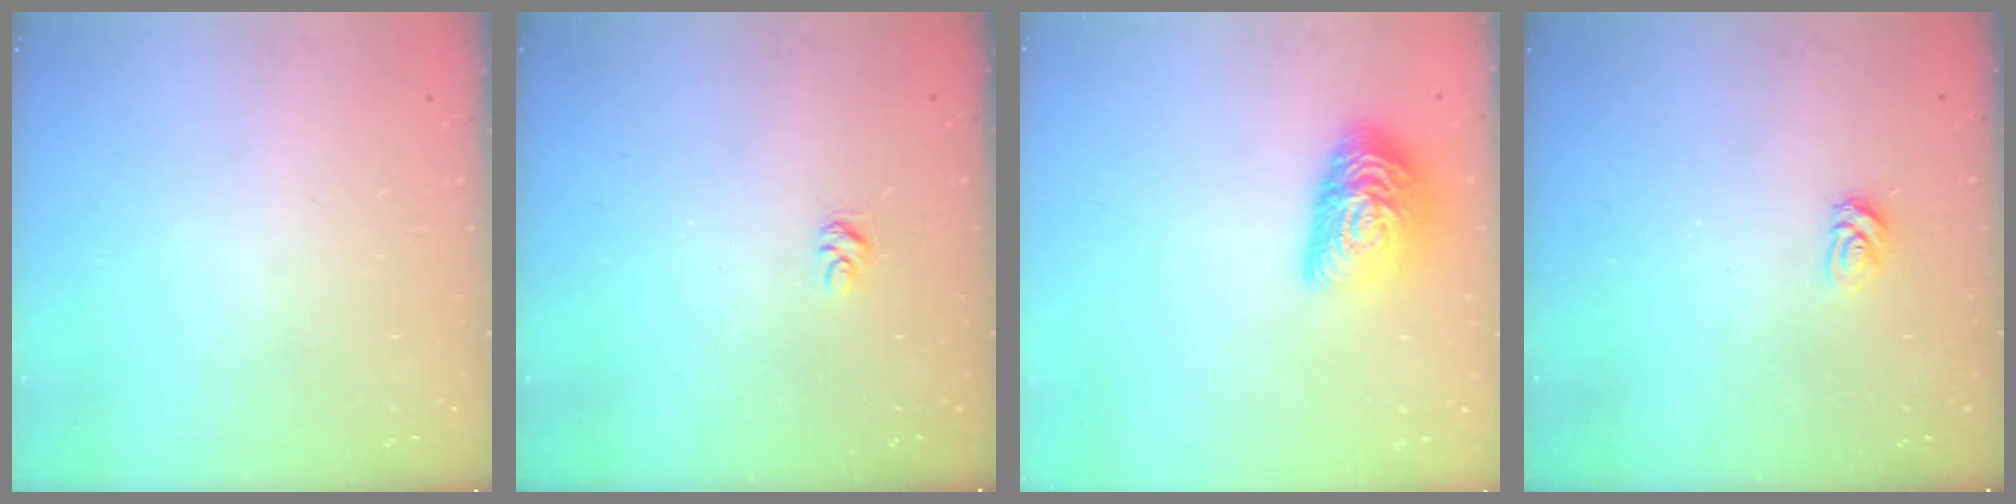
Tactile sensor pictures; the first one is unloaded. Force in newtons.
{"total": 3.9, "press": 3.9, "slide": 0.4}
{"total": 14.9, "press": 14.9, "slide": 0.8}
{"total": 3.2, "press": 3.2, "slide": 0.5}